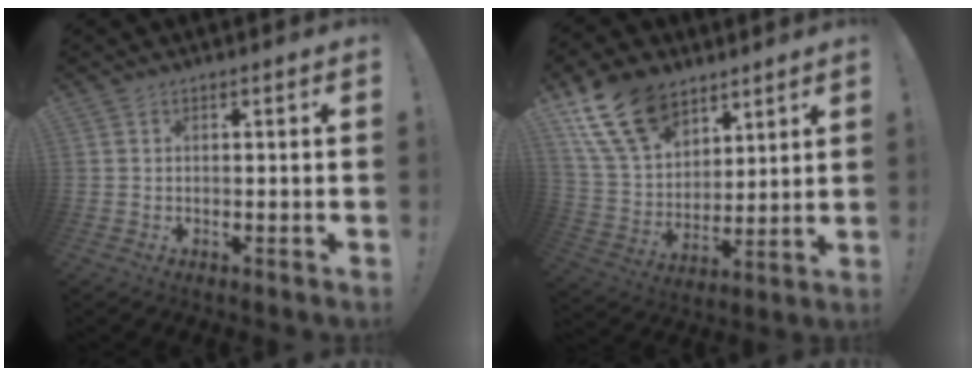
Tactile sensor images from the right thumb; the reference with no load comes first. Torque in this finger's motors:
{"motor_torque": [1.33, 1.64, 0.29, 0.29, 0.07]}